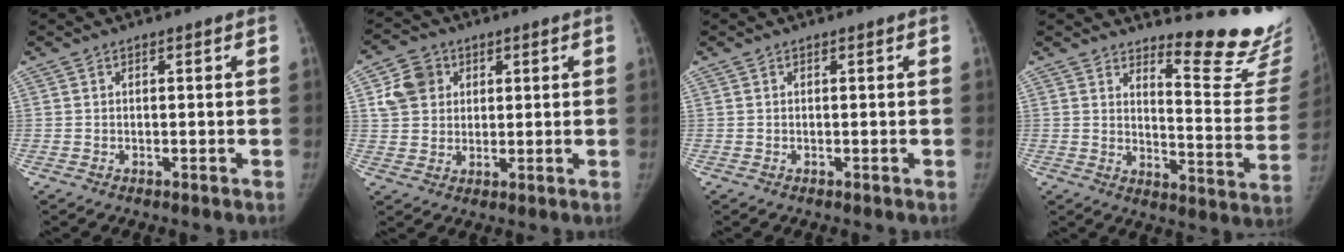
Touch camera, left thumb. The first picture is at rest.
{"total": 7.3, "force": [2.5, 6.1, 3.1], "torque": [-0.029, -0.003, 0.047]}
{"total": 0.0}
{"total": 15.8, "force": [14.4, 2.3, 6.2], "torque": [-0.048, -0.186, 0.175]}